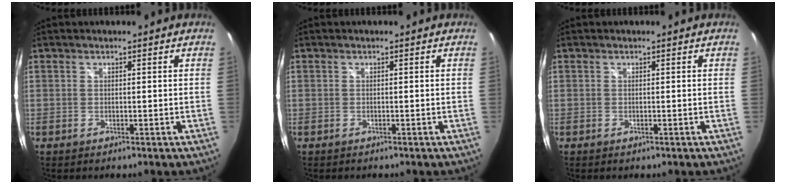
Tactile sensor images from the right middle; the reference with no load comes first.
{"total": 0.0}
{"total": 0.0}